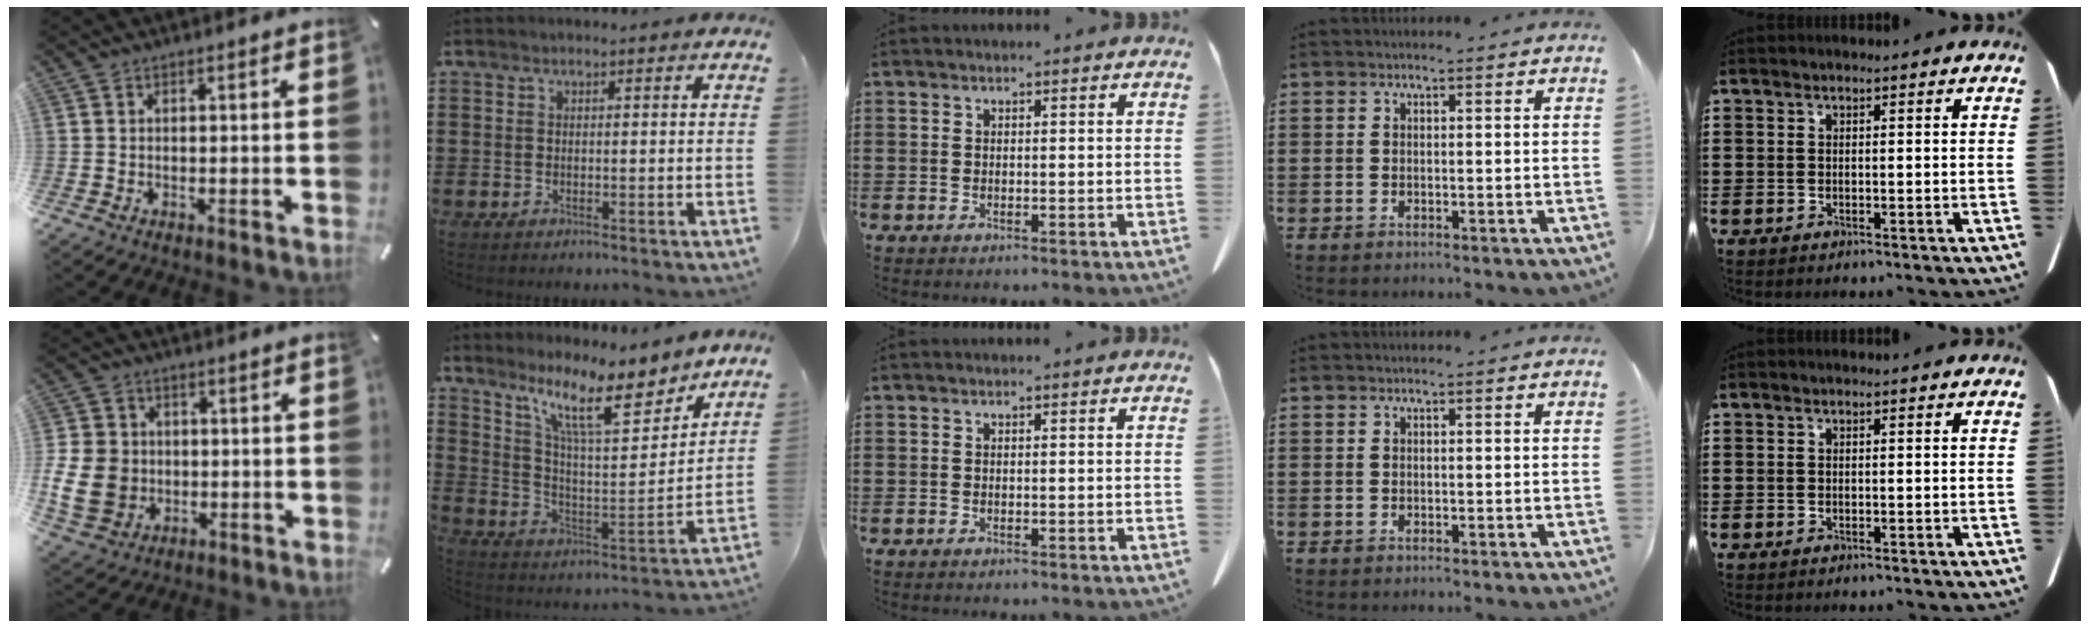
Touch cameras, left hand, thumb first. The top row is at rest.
{"thumb": {"total": 10.6, "force": [-1.3, 9.2, 5.0], "torque": [-0.123, 0.014, -0.025]}, "index": {"total": 12.7, "force": [9.1, 2.8, 8.4], "torque": [-0.165, -0.047, 0.154]}}